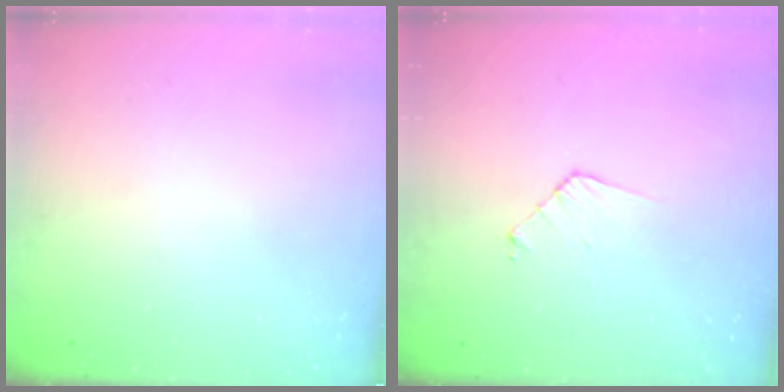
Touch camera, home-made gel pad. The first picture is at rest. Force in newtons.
{"total": 6.5, "press": 6.4, "slide": 0.5}